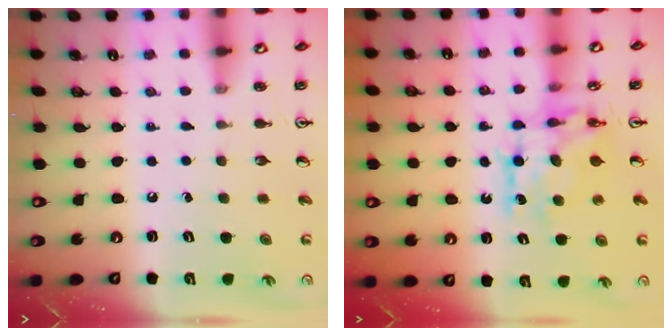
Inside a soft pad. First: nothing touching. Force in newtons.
{"total": 8.6, "press": 8.5, "slide": 0.7}